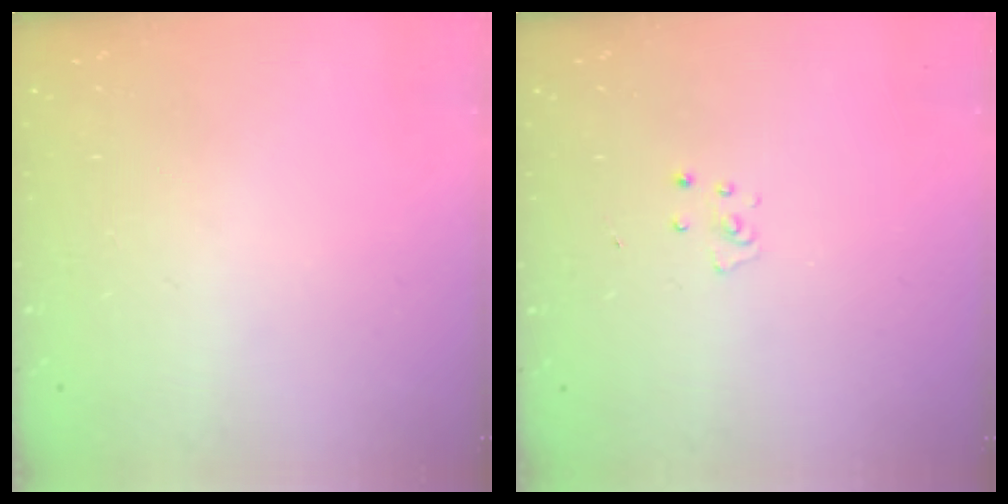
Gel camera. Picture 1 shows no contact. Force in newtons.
{"total": 2.7, "press": 2.7, "slide": 0.3}